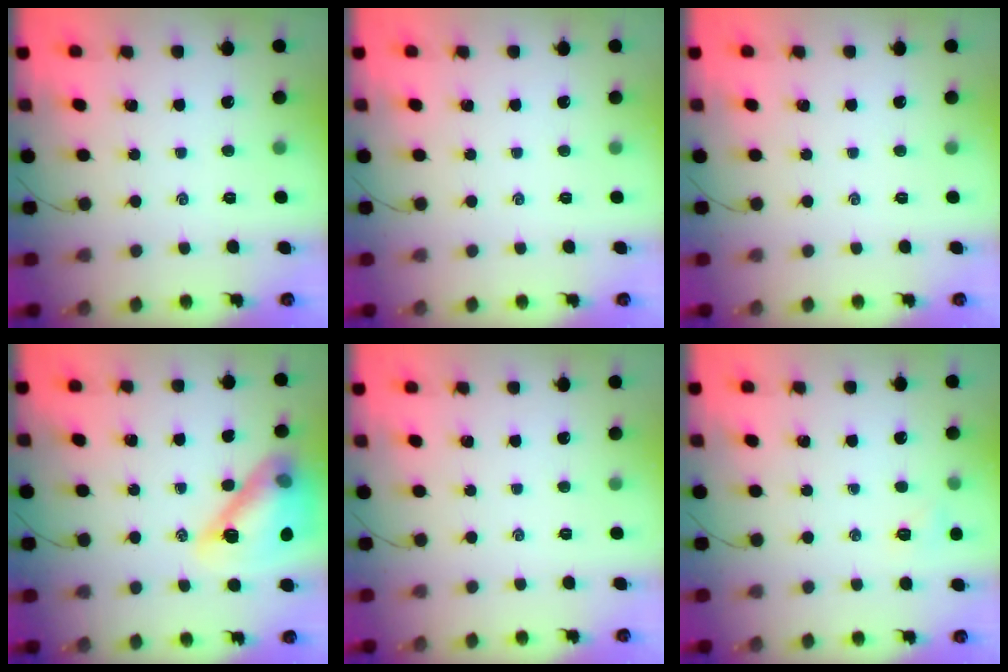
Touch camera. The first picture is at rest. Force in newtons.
{"total": 0.0}
{"total": 0.0}
{"total": 17.7, "press": 17.5, "slide": 2.4}
{"total": 0.0}
{"total": 4.8, "press": 4.7, "slide": 0.9}